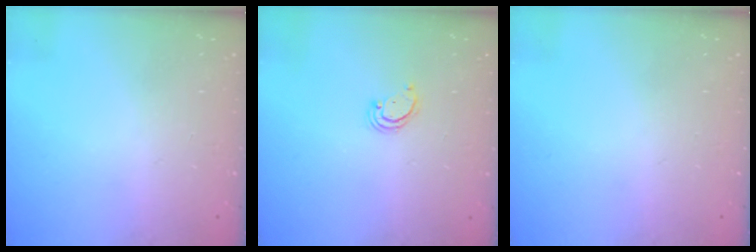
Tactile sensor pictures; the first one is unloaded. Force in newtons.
{"total": 2.2, "press": 2.2, "slide": 0.2}
{"total": 0.0}